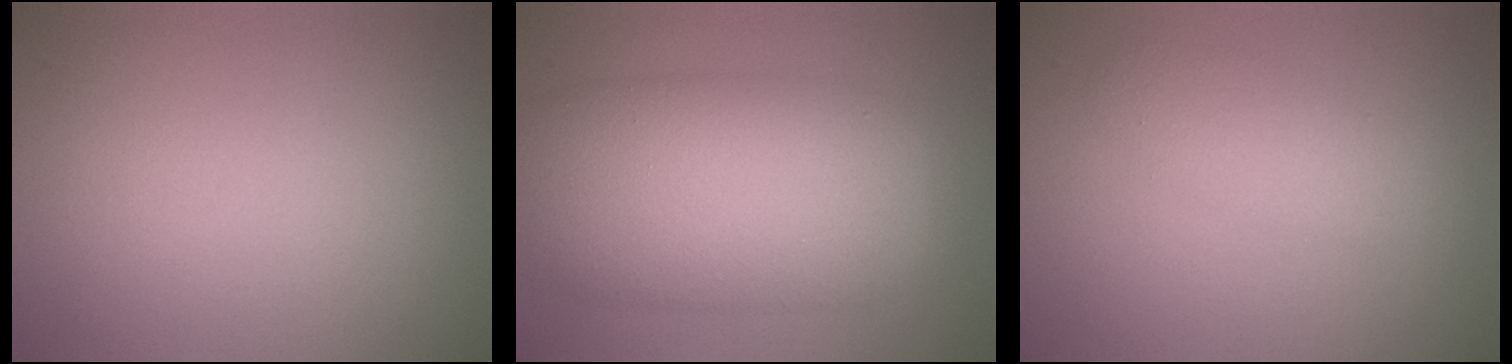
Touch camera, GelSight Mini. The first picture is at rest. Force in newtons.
{"total": 11.4, "press": 11.3, "slide": 0.2}
{"total": 2.4, "press": 2.4, "slide": 0.1}